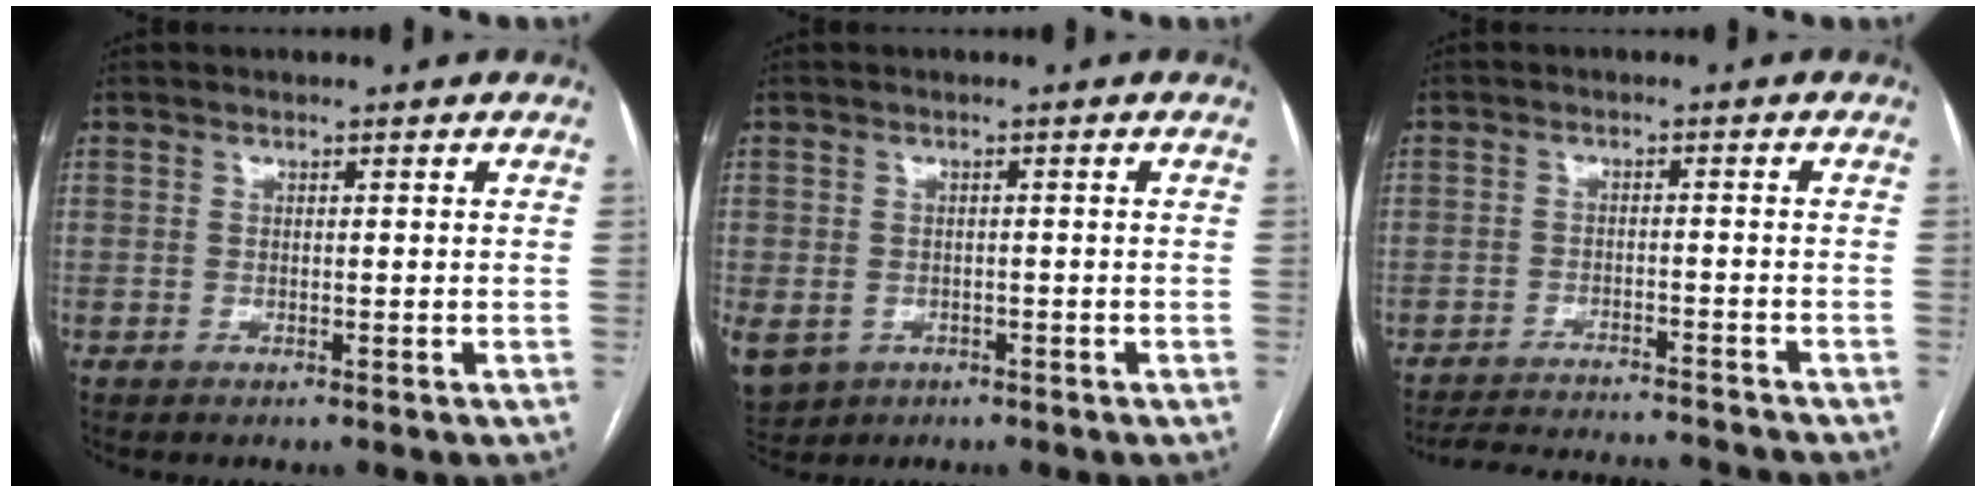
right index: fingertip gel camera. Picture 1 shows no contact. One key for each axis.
{"total": 10.7, "fx": -4.4, "fy": 8.9, "fz": 4.1, "tx": -0.130, "ty": -0.006, "tz": -0.054}
{"total": 13.1, "fx": -12.6, "fy": 1.1, "fz": 3.3, "tx": -0.058, "ty": -0.001, "tz": -0.172}